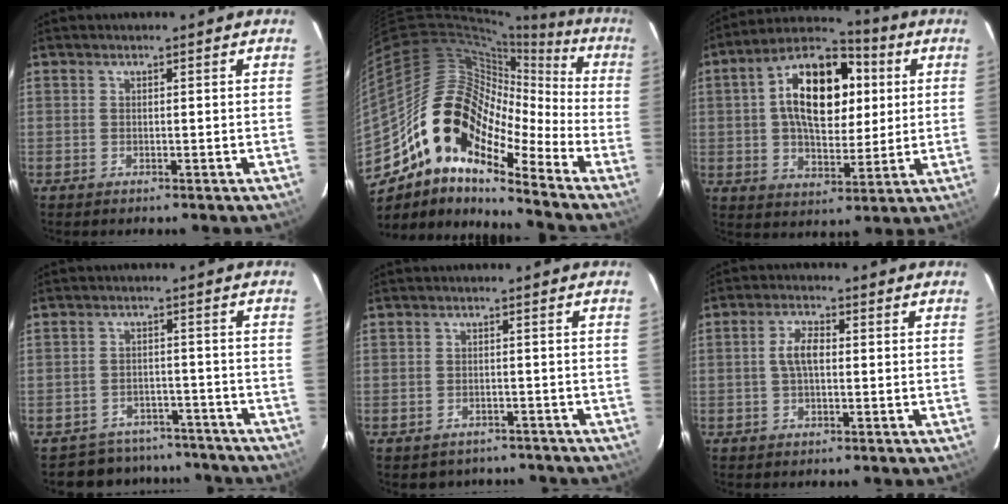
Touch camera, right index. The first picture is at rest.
{"total": 16.7, "force": [-10.7, 8.3, 9.8], "torque": [-0.155, 0.016, -0.217]}
{"total": 17.4, "force": [3.7, 9.9, 13.9], "torque": [-0.240, 0.038, 0.058]}
{"total": 10.0, "force": [-8.7, 4.8, 1.1], "torque": [-0.029, 0.024, -0.108]}
{"total": 5.9, "force": [-4.8, 3.3, 1.2], "torque": [-0.021, 0.010, -0.053]}
{"total": 4.0, "force": [0.0, 2.0, 3.5], "torque": [-0.070, 0.011, 0.000]}